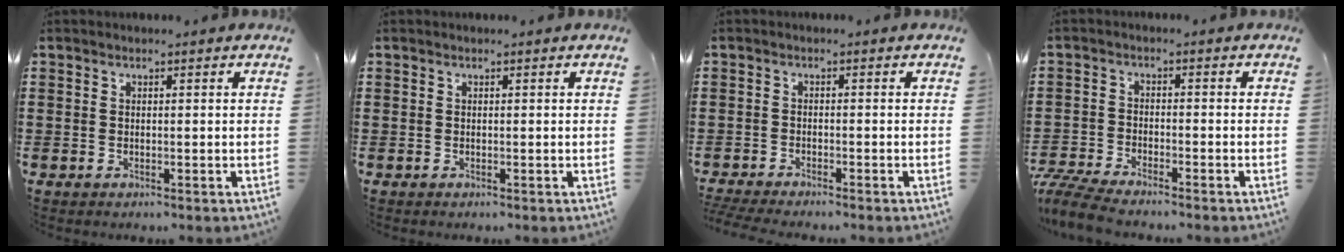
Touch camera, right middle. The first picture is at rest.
{"total": 0.0}
{"total": 2.2, "force": [-2.2, 0.0, 0.4], "torque": [-0.018, -0.002, -0.047]}
{"total": 5.5, "force": [-5.2, 0.6, 1.7], "torque": [-0.052, -0.006, -0.107]}